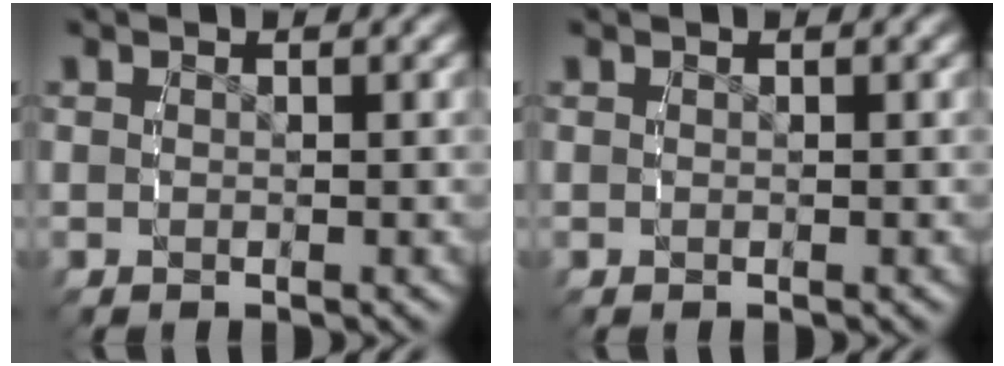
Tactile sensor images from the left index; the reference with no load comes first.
{"total": 0.0}